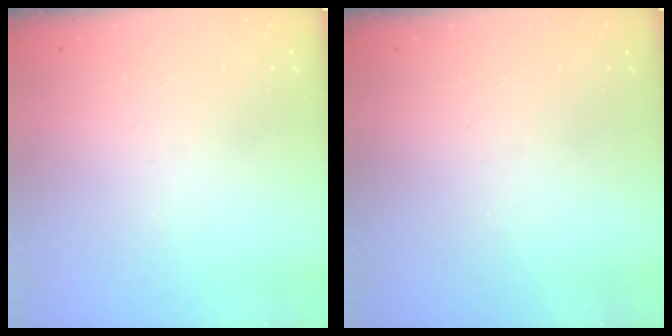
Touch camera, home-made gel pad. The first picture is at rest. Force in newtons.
{"total": 0.0}